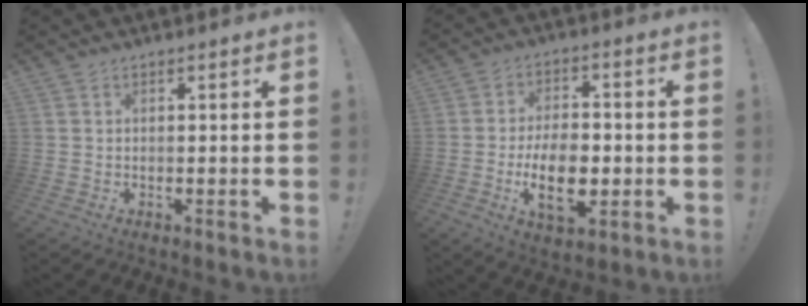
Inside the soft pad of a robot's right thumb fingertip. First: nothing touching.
{"total": 14.4, "force": [-3.5, 8.2, 11.4], "torque": [-0.196, 0.000, -0.063]}